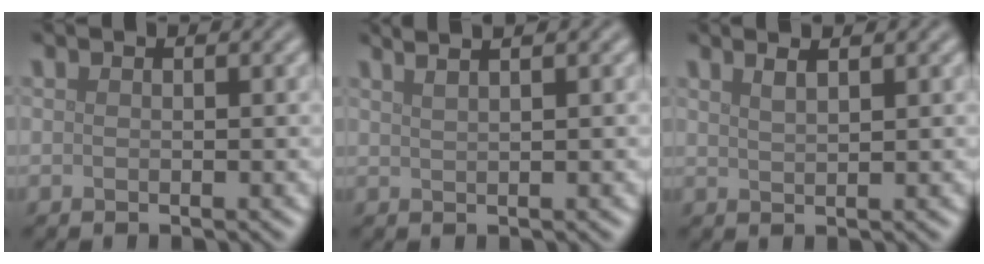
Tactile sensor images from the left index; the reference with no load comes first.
{"total": 4.5, "force": [3.0, 1.9, 2.8], "torque": [-0.017, 0.034, 0.016]}
{"total": 1.9, "force": [1.3, 0.6, 1.2], "torque": [-0.010, 0.009, 0.011]}